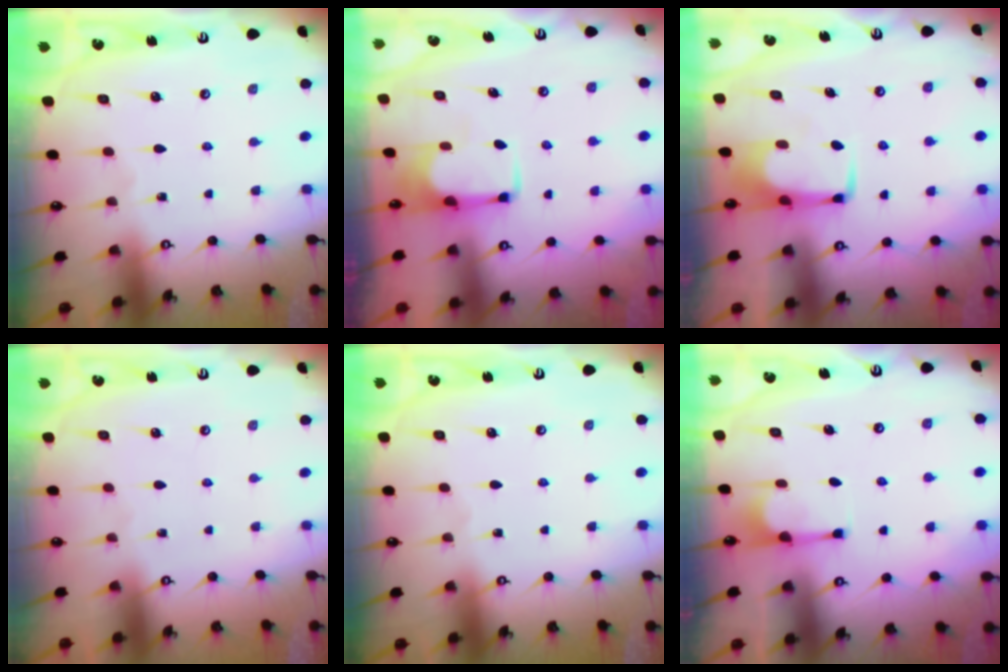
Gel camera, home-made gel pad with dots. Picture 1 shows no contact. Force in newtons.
{"total": 1.7, "press": 1.5, "slide": 0.7}
{"total": 1.6, "press": 1.4, "slide": 0.7}
{"total": 1.5, "press": 1.4, "slide": 0.6}
{"total": 0.0}
{"total": 1.2, "press": 1.1, "slide": 0.5}